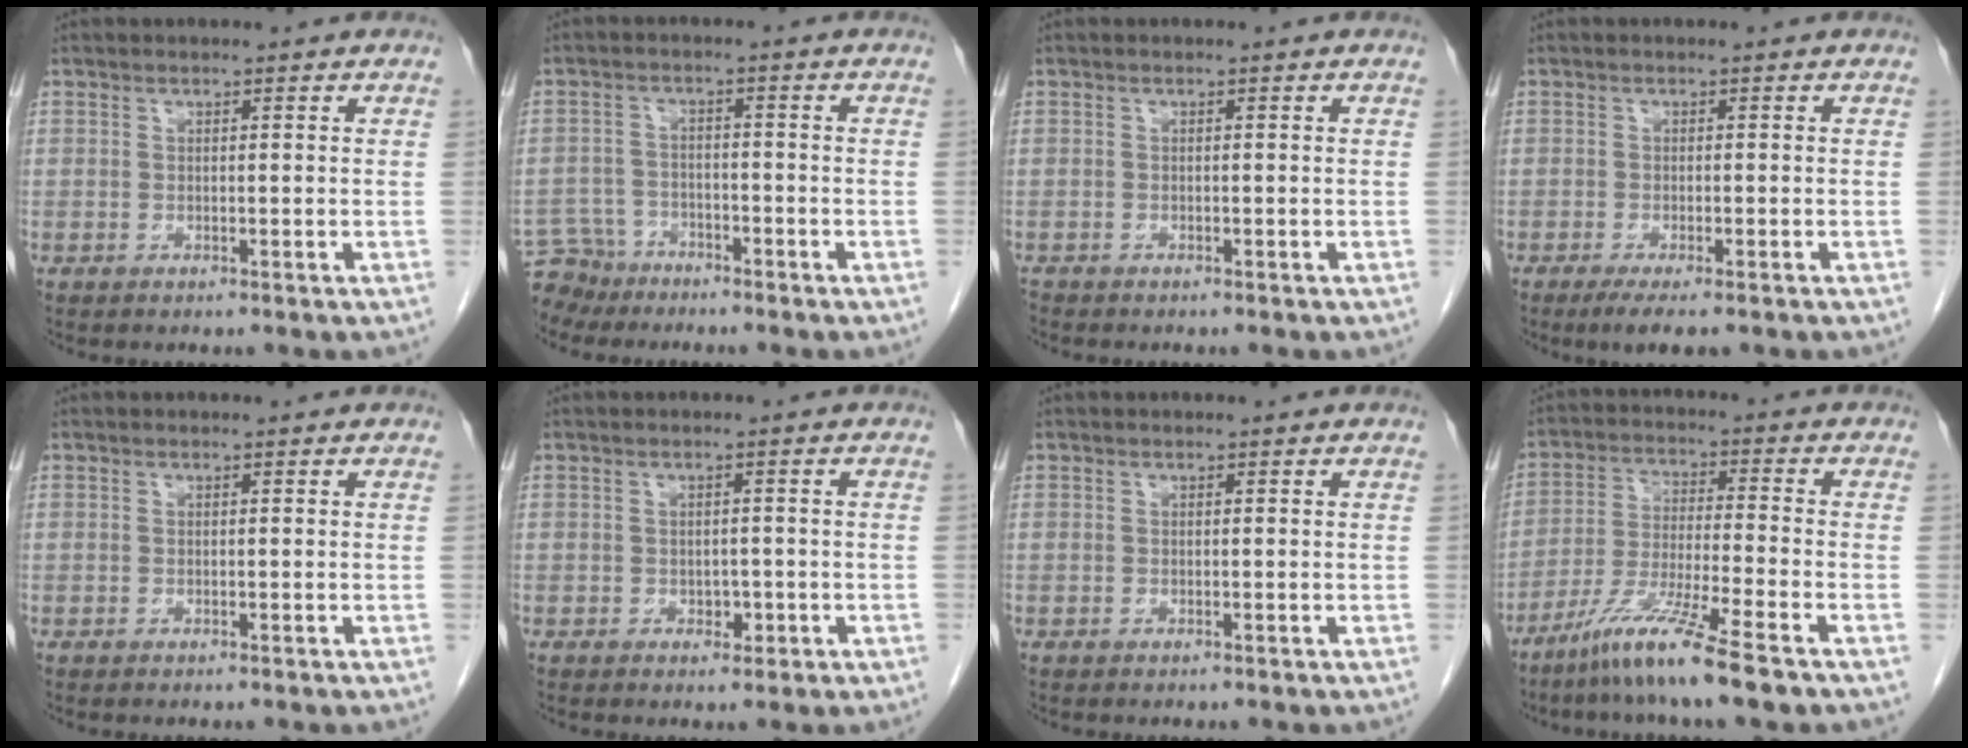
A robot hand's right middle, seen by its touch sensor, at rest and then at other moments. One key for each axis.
{"total": 5.2, "fx": -4.6, "fy": 2.5, "fz": -0.4, "tx": 0.009, "ty": -0.003, "tz": -0.085}
{"total": 0.9, "fx": -0.8, "fy": 0.3, "fz": 0.1, "tx": -0.008, "ty": -0.001, "tz": -0.015}
{"total": 4.2, "fx": -2.9, "fy": 0.7, "fz": 3.0, "tx": -0.043, "ty": -0.011, "tz": -0.042}
{"total": 0.0}
{"total": 1.8, "fx": -0.6, "fy": 1.3, "fz": 1.1, "tx": -0.013, "ty": 0.004, "tz": -0.001}
{"total": 0.0}
{"total": 9.7, "fx": -6.6, "fy": -1.1, "fz": 7.0, "tx": -0.141, "ty": -0.036, "tz": -0.131}